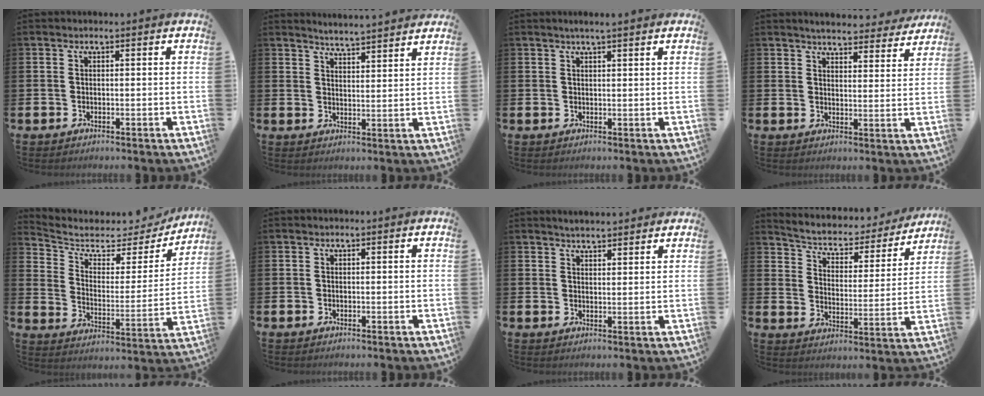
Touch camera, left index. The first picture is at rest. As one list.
[{"total": 4.3, "force": [4.3, -0.6, -0.3], "torque": [-0.005, -0.030, 0.076]}, {"total": 2.3, "force": [2.0, 0.2, 1.2], "torque": [-0.017, -0.004, 0.033]}, {"total": 4.9, "force": [4.8, 0.8, 0.7], "torque": [-0.020, -0.030, 0.083]}, {"total": 5.2, "force": [4.4, 2.4, 1.5], "torque": [-0.061, -0.037, 0.066]}, {"total": 0.0}, {"total": 3.4, "force": [3.3, 0.2, 0.2], "torque": [-0.010, -0.013, 0.061]}, {"total": 5.0, "force": [4.4, 1.9, 1.2], "torque": [-0.056, -0.035, 0.068]}]